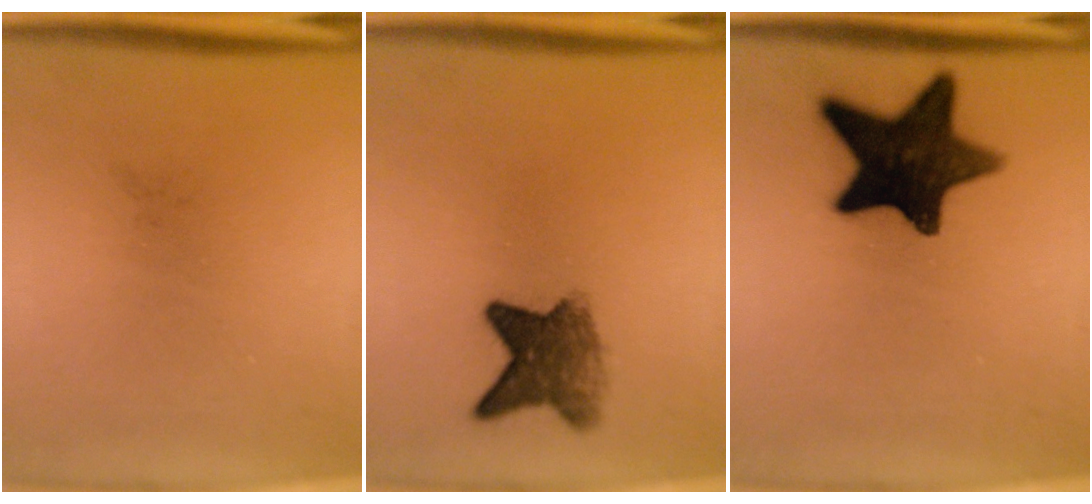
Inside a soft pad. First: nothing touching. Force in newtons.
{"total": 6.2}
{"total": 16.0}